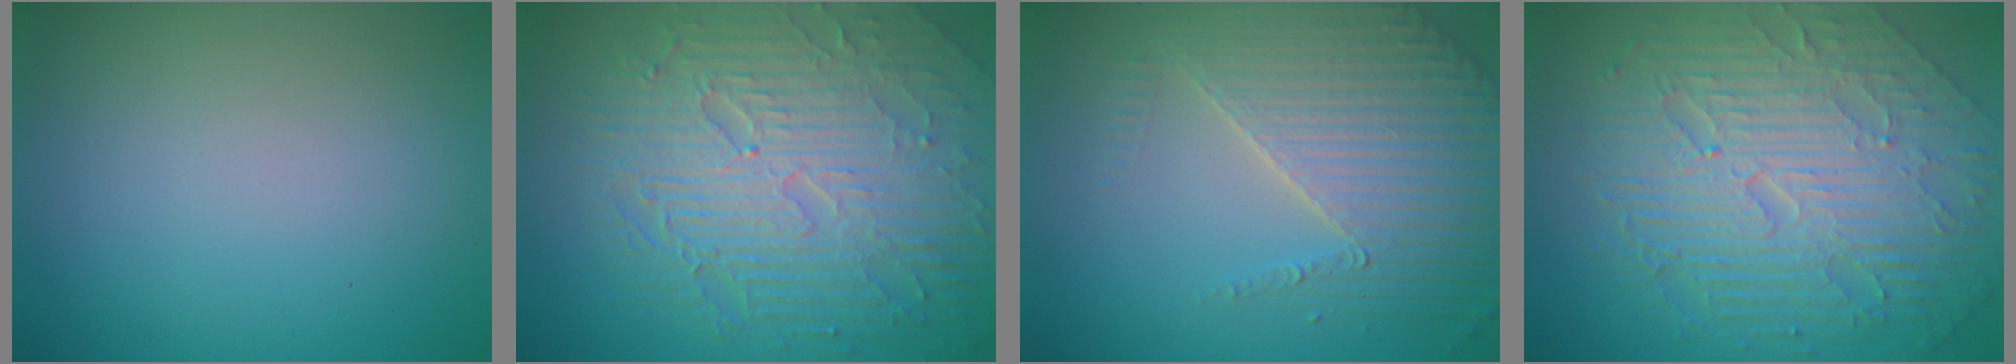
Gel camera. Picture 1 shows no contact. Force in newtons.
{"total": 10.2, "press": 6.6, "slide": 7.7}
{"total": 4.8, "press": 4.3, "slide": 2.2}
{"total": 10.3, "press": 6.8, "slide": 7.8}